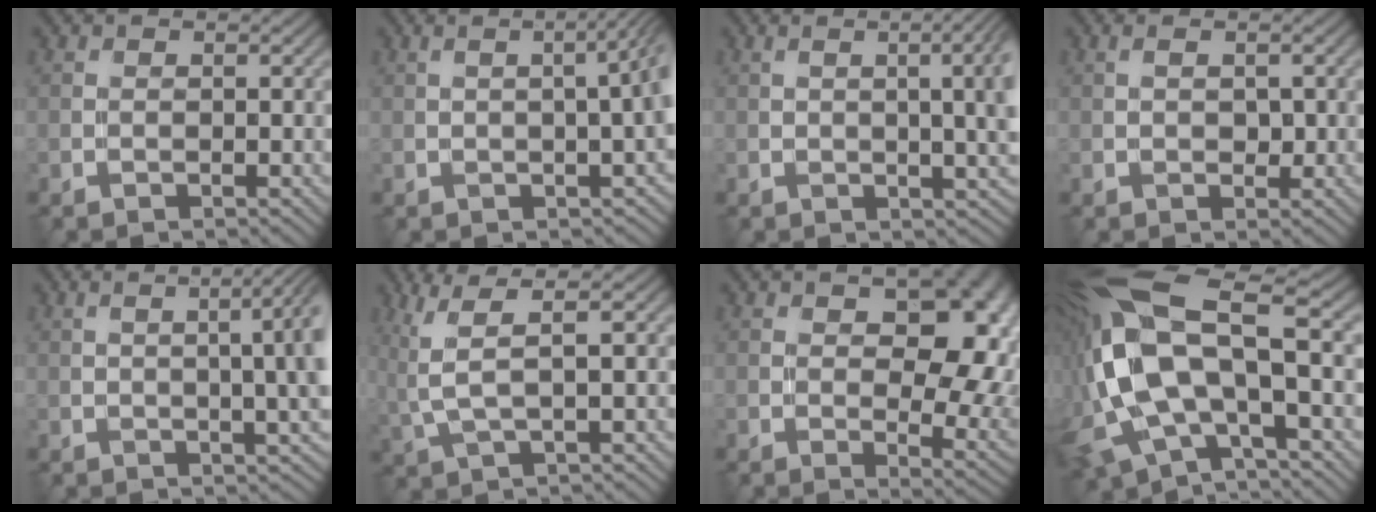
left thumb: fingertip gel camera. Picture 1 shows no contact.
{"total": 6.1, "force": [0.3, 1.8, 5.8], "torque": [-0.047, 0.016, 0.005]}
{"total": 6.9, "force": [0.9, 2.2, 6.5], "torque": [-0.059, 0.015, 0.017]}
{"total": 1.0, "force": [0.0, 0.4, 0.9], "torque": [-0.027, -0.003, 0.008]}
{"total": 6.7, "force": [0.7, 1.7, 6.4], "torque": [-0.064, 0.010, 0.020]}
{"total": 4.7, "force": [1.7, 1.2, 4.3], "torque": [-0.103, 0.004, 0.041]}
{"total": 12.9, "force": [2.9, 6.9, 10.5], "torque": [-0.114, 0.000, 0.050]}
{"total": 15.7, "force": [-0.3, 7.5, 13.8], "torque": [-0.329, -0.005, 0.013]}